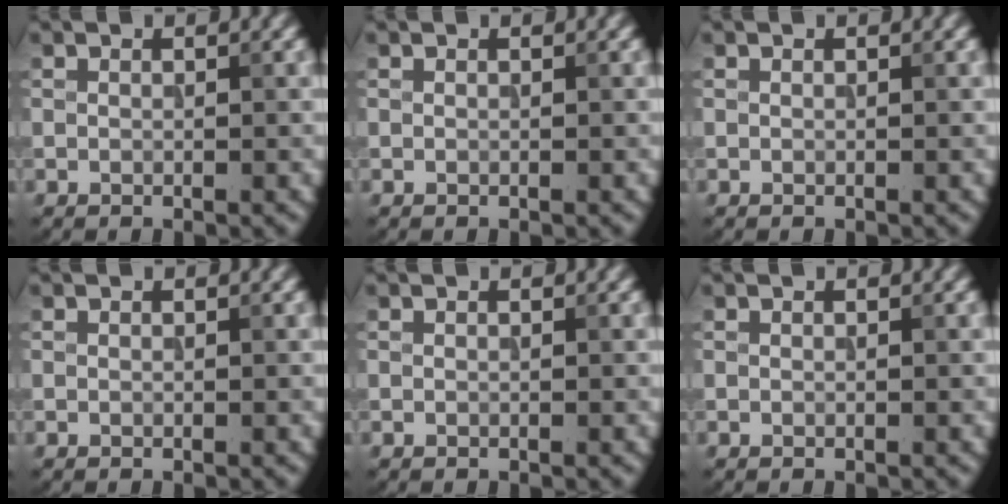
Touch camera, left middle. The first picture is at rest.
{"total": 0.0}
{"total": 0.0}
{"total": 0.0}
{"total": 0.0}
{"total": 0.0}